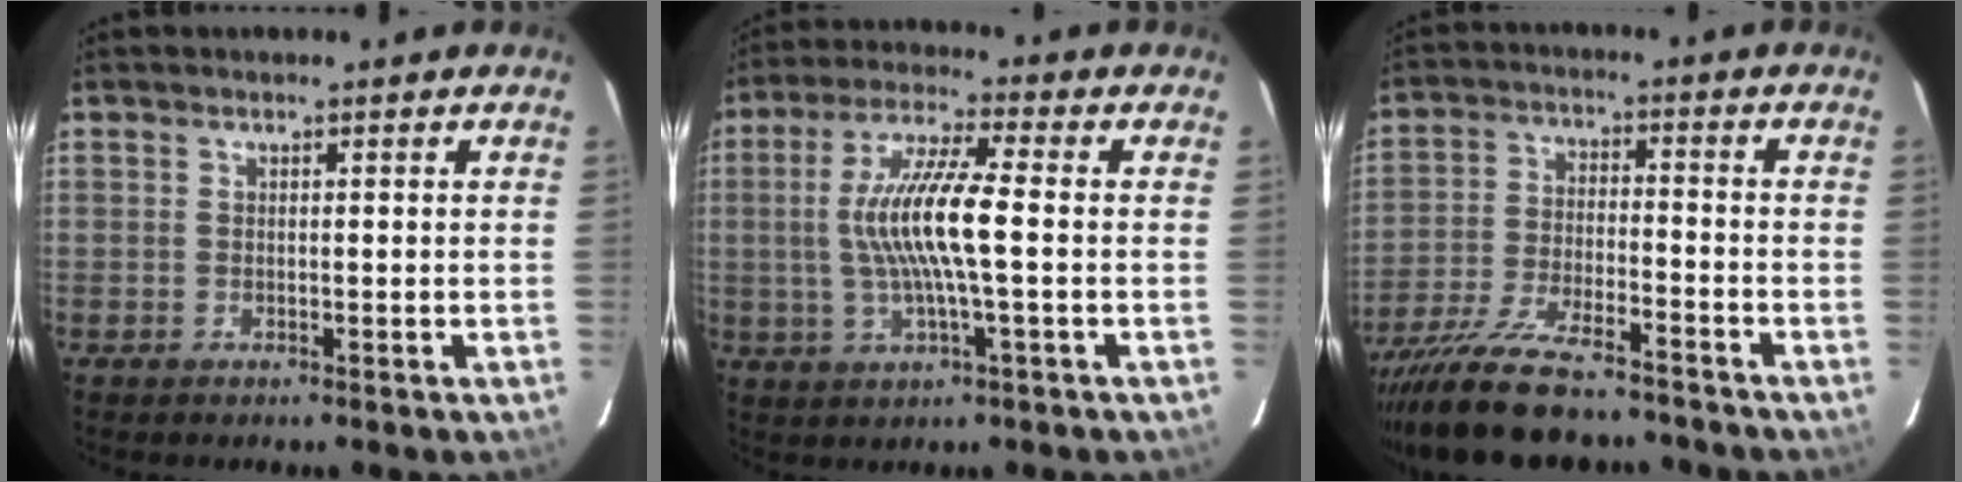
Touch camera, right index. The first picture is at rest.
{"total": 11.7, "force": [-0.5, 1.0, 11.7], "torque": [-0.224, 0.003, -0.010]}
{"total": 17.4, "force": [-14.7, 4.0, 8.3], "torque": [-0.174, -0.039, -0.244]}